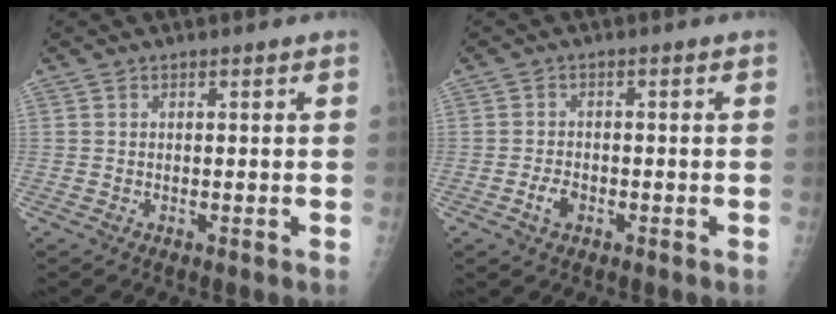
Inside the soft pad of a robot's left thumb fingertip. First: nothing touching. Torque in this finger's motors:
{"motor_torque": [-0.52, 0.49, 0.21, 0.13, 0.03]}